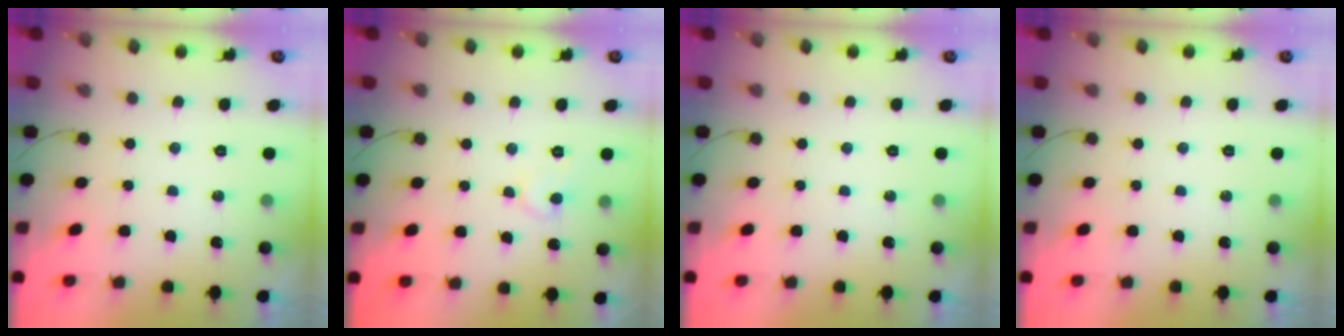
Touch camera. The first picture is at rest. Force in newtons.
{"total": 5.9, "press": 5.9, "slide": 0.4}
{"total": 0.0}
{"total": 0.0}